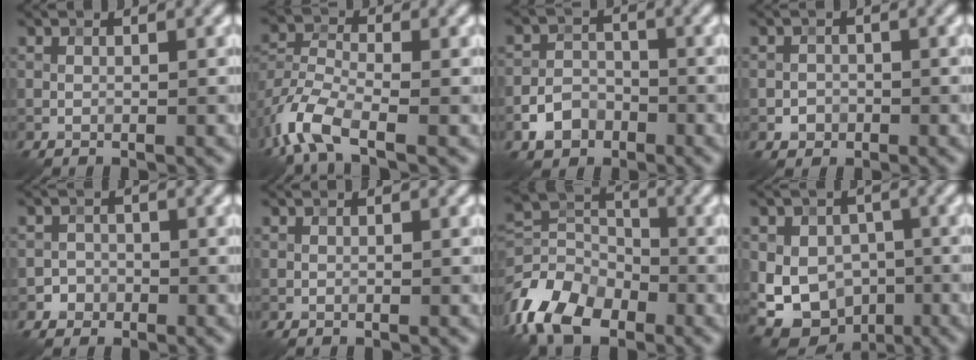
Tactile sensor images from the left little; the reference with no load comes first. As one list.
[{"total": 6.5, "force": [-3.8, 2.8, 4.4], "torque": [-0.102, -0.005, -0.090]}, {"total": 3.3, "force": [-1.8, 2.4, 1.3], "torque": [-0.019, 0.003, -0.037]}, {"total": 1.3, "force": [-0.5, 1.1, 0.3], "torque": [0.004, 0.001, -0.012]}, {"total": 1.6, "force": [-0.8, 1.4, -0.1], "torque": [0.019, 0.009, -0.019]}, {"total": 0.0}, {"total": 9.3, "force": [-4.9, 5.6, 5.4], "torque": [-0.119, -0.008, -0.111]}, {"total": 10.0, "force": [-2.1, 8.1, 5.5], "torque": [-0.067, 0.006, -0.057]}]